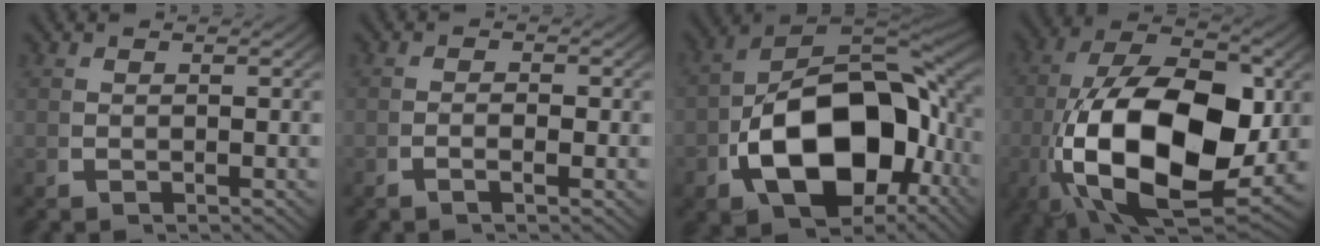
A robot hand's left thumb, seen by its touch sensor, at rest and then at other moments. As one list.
[{"total": 1.1, "force": [-0.5, 0.1, 1.0], "torque": [-0.021, -0.001, -0.014]}, {"total": 20.2, "force": [-2.8, 12.6, 15.5], "torque": [-0.291, -0.060, -0.015]}, {"total": 21.1, "force": [-2.8, 12.3, 17.0], "torque": [-0.364, -0.091, 0.003]}]